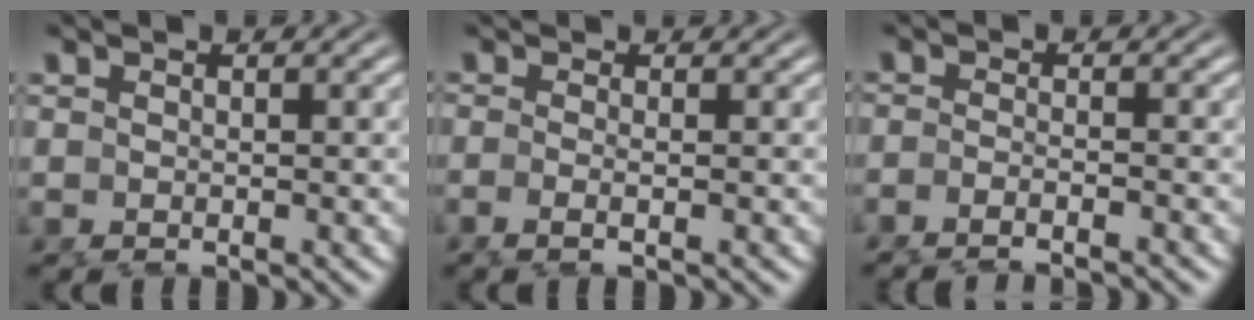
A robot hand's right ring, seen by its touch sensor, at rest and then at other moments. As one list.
[{"total": 1.8, "force": [-1.1, 0.2, 1.5], "torque": [-0.037, -0.005, -0.021]}, {"total": 3.7, "force": [-3.4, 0.5, 1.5], "torque": [-0.033, -0.002, -0.060]}]